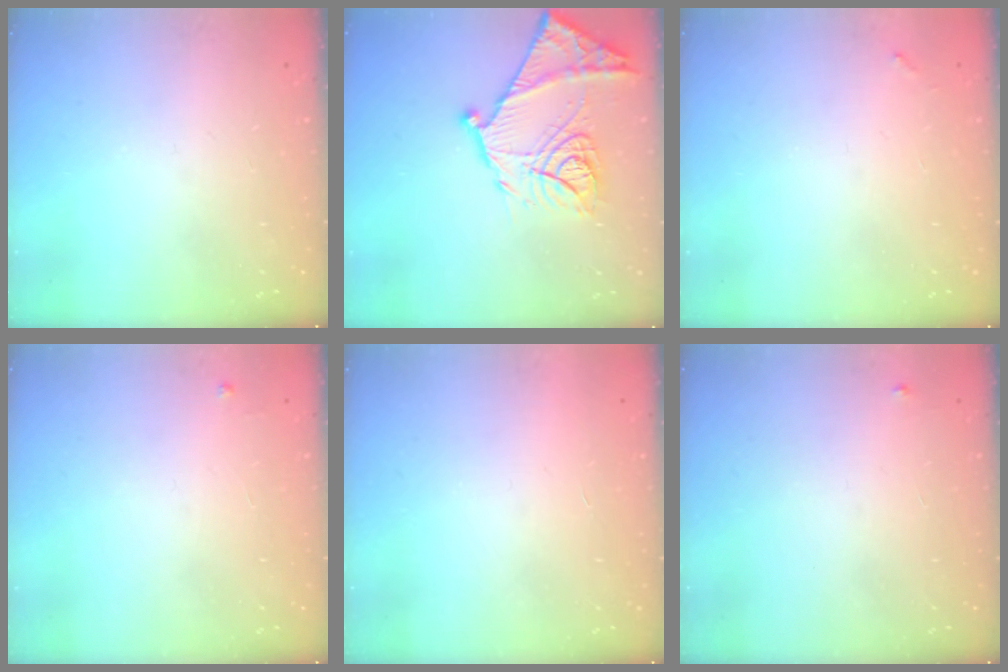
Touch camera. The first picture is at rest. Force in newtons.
{"total": 20.5, "press": 20.5, "slide": 1.8}
{"total": 3.7, "press": 3.7, "slide": 0.2}
{"total": 2.4, "press": 2.4, "slide": 0.4}
{"total": 1.6, "press": 1.6, "slide": 0.1}
{"total": 3.2, "press": 3.2, "slide": 0.2}